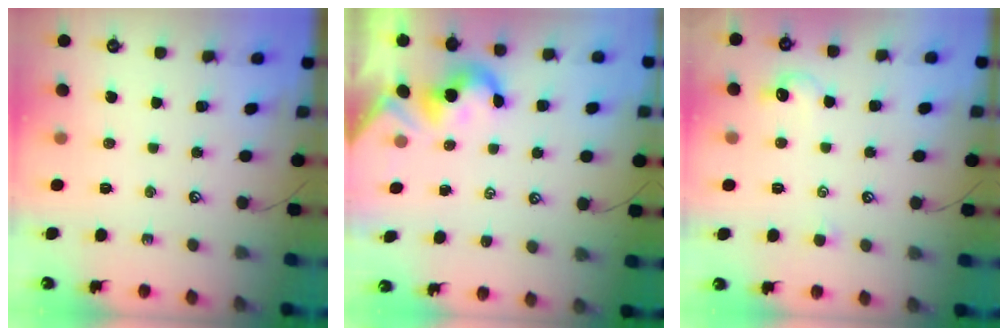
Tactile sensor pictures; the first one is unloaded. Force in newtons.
{"total": 2.2, "press": 2.2, "slide": 0.4}
{"total": 1.4, "press": 1.2, "slide": 0.6}